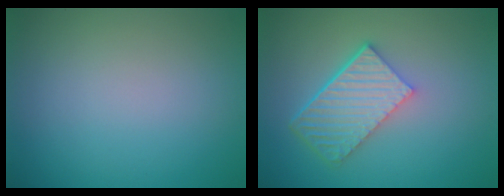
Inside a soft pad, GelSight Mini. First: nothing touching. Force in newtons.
{"total": 6.0, "press": 4.2, "slide": 4.2}